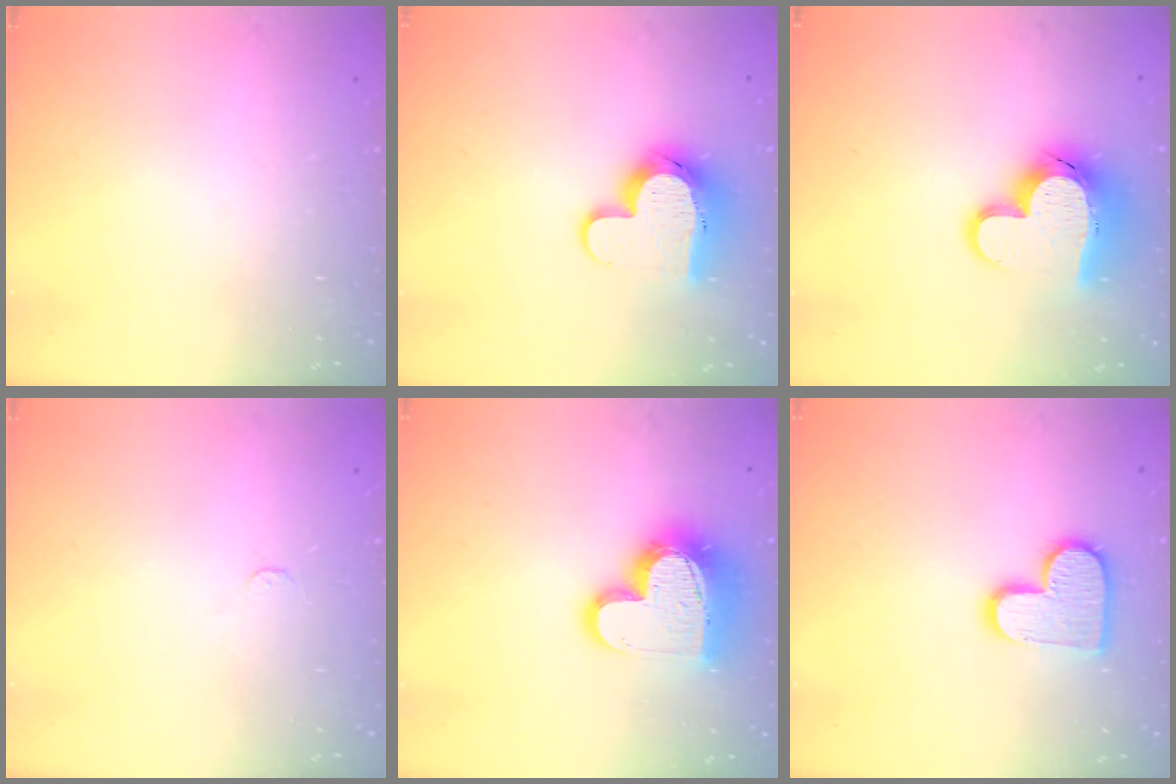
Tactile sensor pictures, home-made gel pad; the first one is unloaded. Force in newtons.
{"total": 11.7, "press": 11.7, "slide": 0.8}
{"total": 14.9, "press": 14.9, "slide": 0.9}
{"total": 1.7, "press": 1.7, "slide": 0.2}
{"total": 17.3, "press": 17.3, "slide": 1.4}
{"total": 13.1, "press": 13.1, "slide": 0.8}